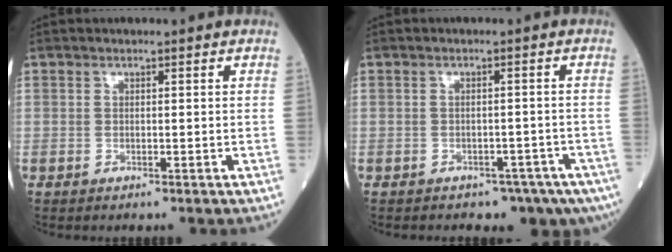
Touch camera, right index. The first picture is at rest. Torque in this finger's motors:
{"motor_torque": [0.24, -0.78, 0.27, 0.02]}